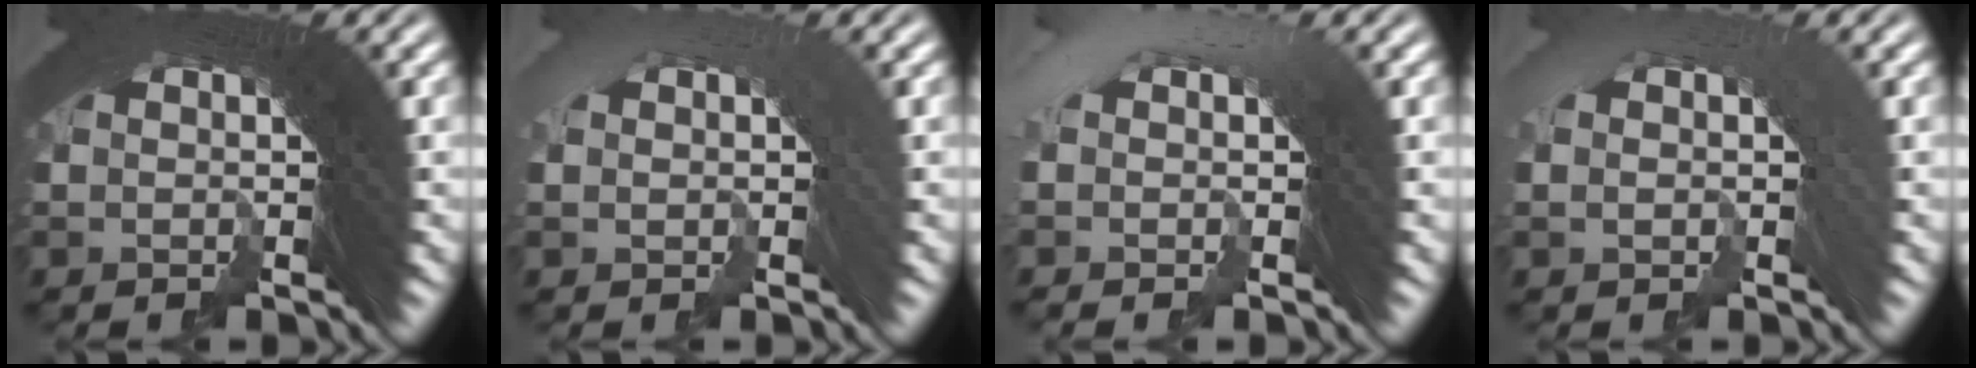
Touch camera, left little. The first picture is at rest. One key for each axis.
{"total": 0.6, "fx": -0.4, "fy": 0.2, "fz": 0.4, "tx": 0.015, "ty": 0.017, "tz": -0.009}
{"total": 1.0, "fx": -0.4, "fy": 0.2, "fz": 0.9, "tx": 0.000, "ty": 0.026, "tz": -0.015}
{"total": 0.9, "fx": -0.4, "fy": 0.3, "fz": 0.7, "tx": 0.010, "ty": 0.017, "tz": -0.012}